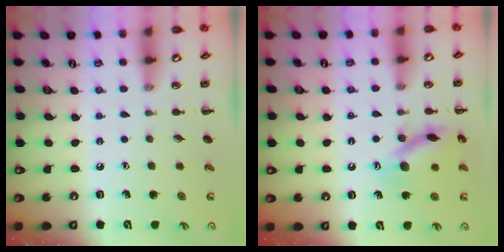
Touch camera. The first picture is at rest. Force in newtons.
{"total": 12.8, "press": 12.8, "slide": 1.2}